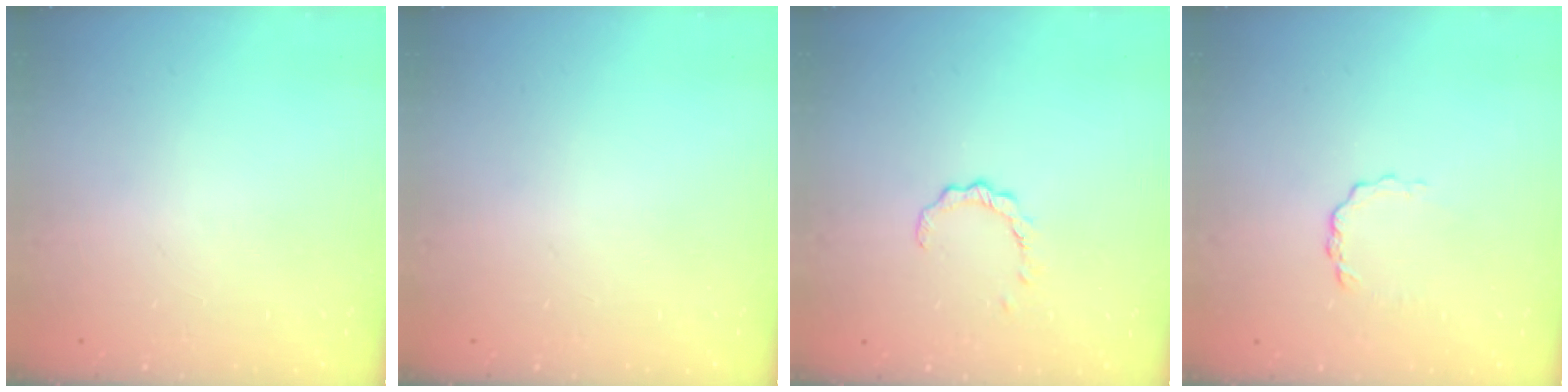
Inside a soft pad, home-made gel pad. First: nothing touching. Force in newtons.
{"total": 0.0}
{"total": 2.9, "press": 2.8, "slide": 0.4}
{"total": 3.4, "press": 3.4, "slide": 0.4}